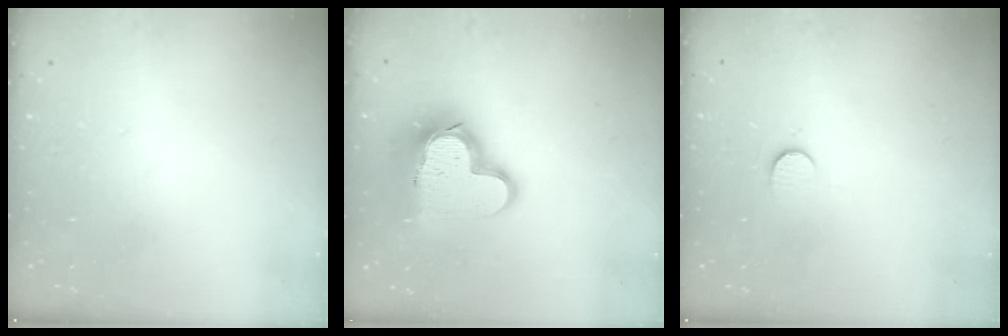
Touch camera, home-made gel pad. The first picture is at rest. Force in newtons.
{"total": 16.3, "press": 16.3, "slide": 1.1}
{"total": 6.3, "press": 6.3, "slide": 0.5}